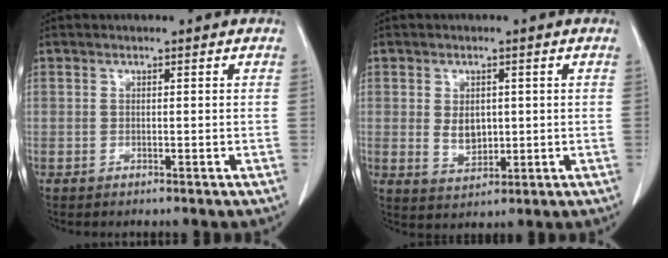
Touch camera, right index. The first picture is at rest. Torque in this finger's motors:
{"motor_torque": [0.53, -0.04, 0.15, 0.06]}